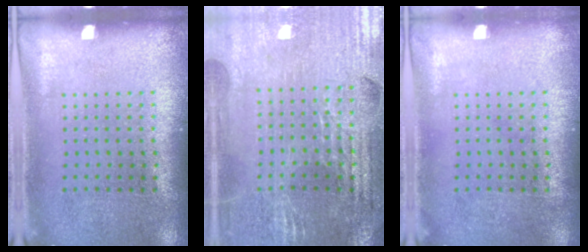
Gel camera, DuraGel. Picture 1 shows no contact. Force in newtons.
{"total": 2.9, "press": 2.8, "slide": 0.5}
{"total": 0.0}